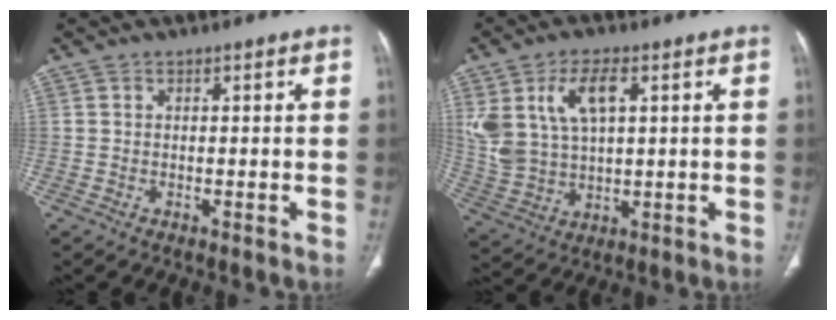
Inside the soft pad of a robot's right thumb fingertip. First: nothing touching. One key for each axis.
{"total": 12.5, "fx": 4.3, "fy": 6.8, "fz": 9.5, "tx": -0.197, "ty": -0.004, "tz": 0.098}